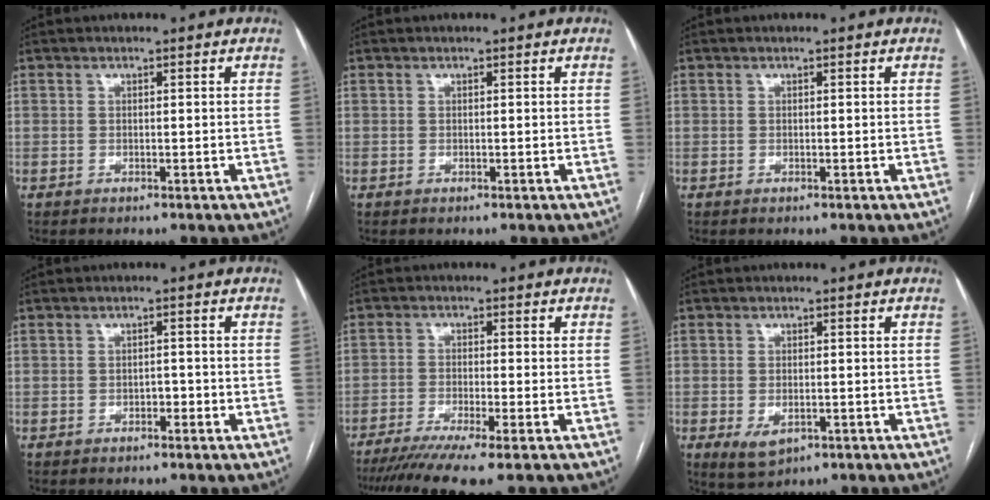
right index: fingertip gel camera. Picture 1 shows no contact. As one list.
[{"total": 0.0}, {"total": 0.0}, {"total": 1.3, "force": [-0.6, 0.8, 0.8], "torque": [-0.007, 0.005, -0.009]}, {"total": 9.1, "force": [-6.7, -0.2, 6.2], "torque": [-0.099, -0.015, -0.106]}, {"total": 3.5, "force": [-1.2, 2.0, 2.6], "torque": [-0.045, -0.006, -0.008]}]